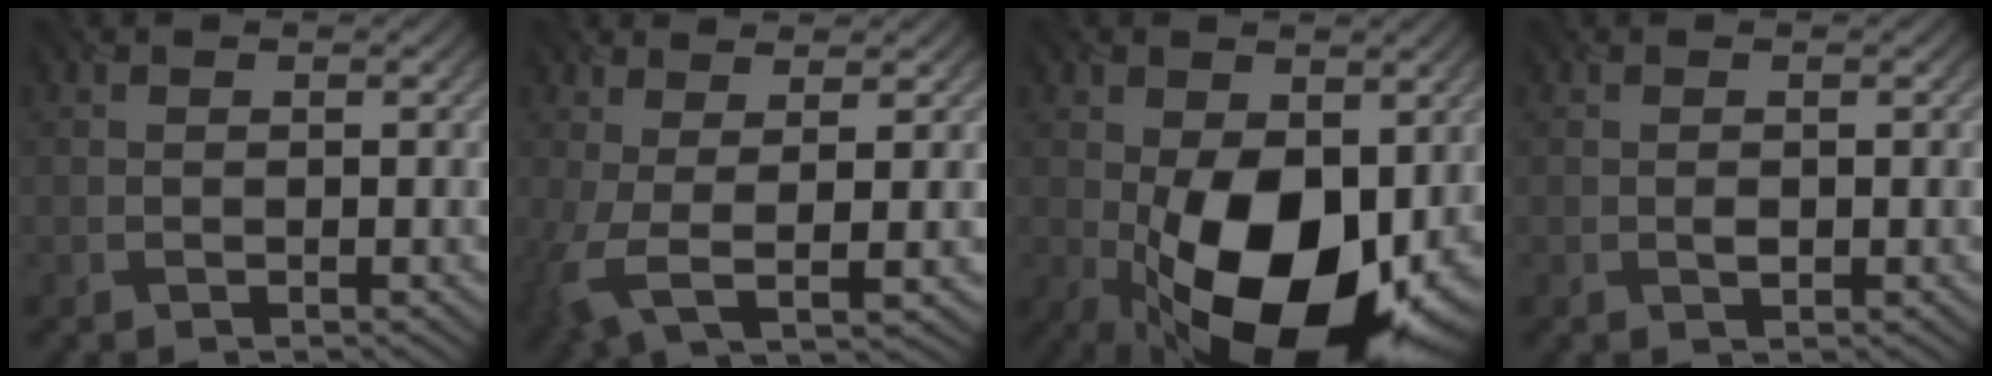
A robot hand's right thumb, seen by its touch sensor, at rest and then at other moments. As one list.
[{"total": 5.8, "force": [0.4, 1.8, 5.6], "torque": [-0.125, -0.007, 0.006]}, {"total": 17.0, "force": [-3.5, 9.7, 13.5], "torque": [-0.229, -0.031, -0.051]}, {"total": 0.8, "force": [-0.1, 0.4, 0.6], "torque": [-0.012, -0.003, 0.000]}]